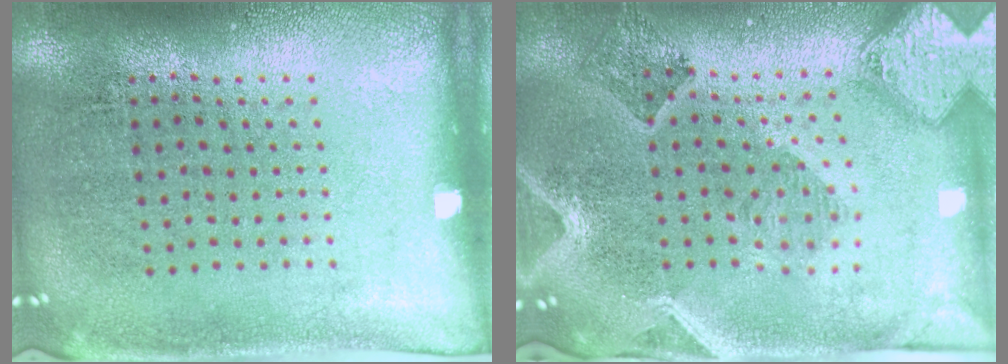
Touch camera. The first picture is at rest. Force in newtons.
{"total": 2.1, "press": 1.9, "slide": 0.7}